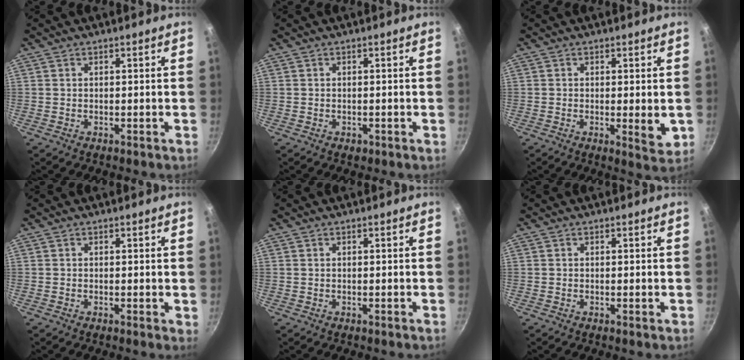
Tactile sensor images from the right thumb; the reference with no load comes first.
{"total": 0.9, "force": [-0.5, 0.7, 0.5], "torque": [-0.007, 0.001, -0.004]}
{"total": 4.4, "force": [-0.3, 1.4, 4.1], "torque": [-0.060, -0.014, -0.003]}
{"total": 0.8, "force": [0.0, 0.3, 0.7], "torque": [-0.009, -0.003, -0.002]}
{"total": 0.0}
{"total": 0.0}